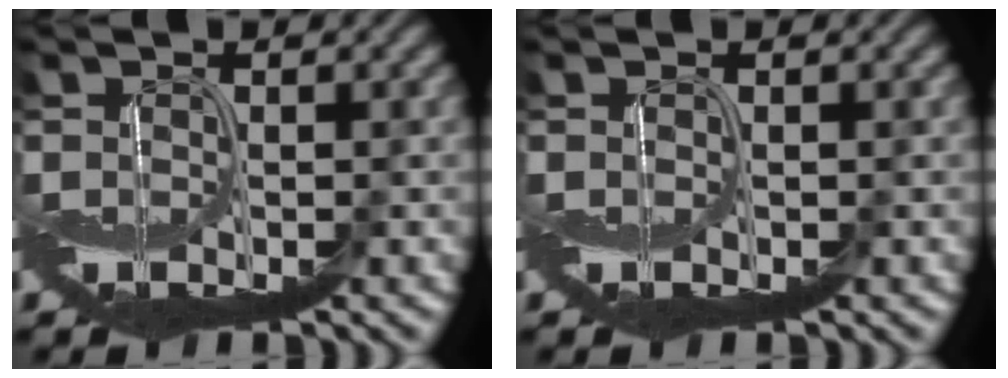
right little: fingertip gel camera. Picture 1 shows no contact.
{"total": 0.0}